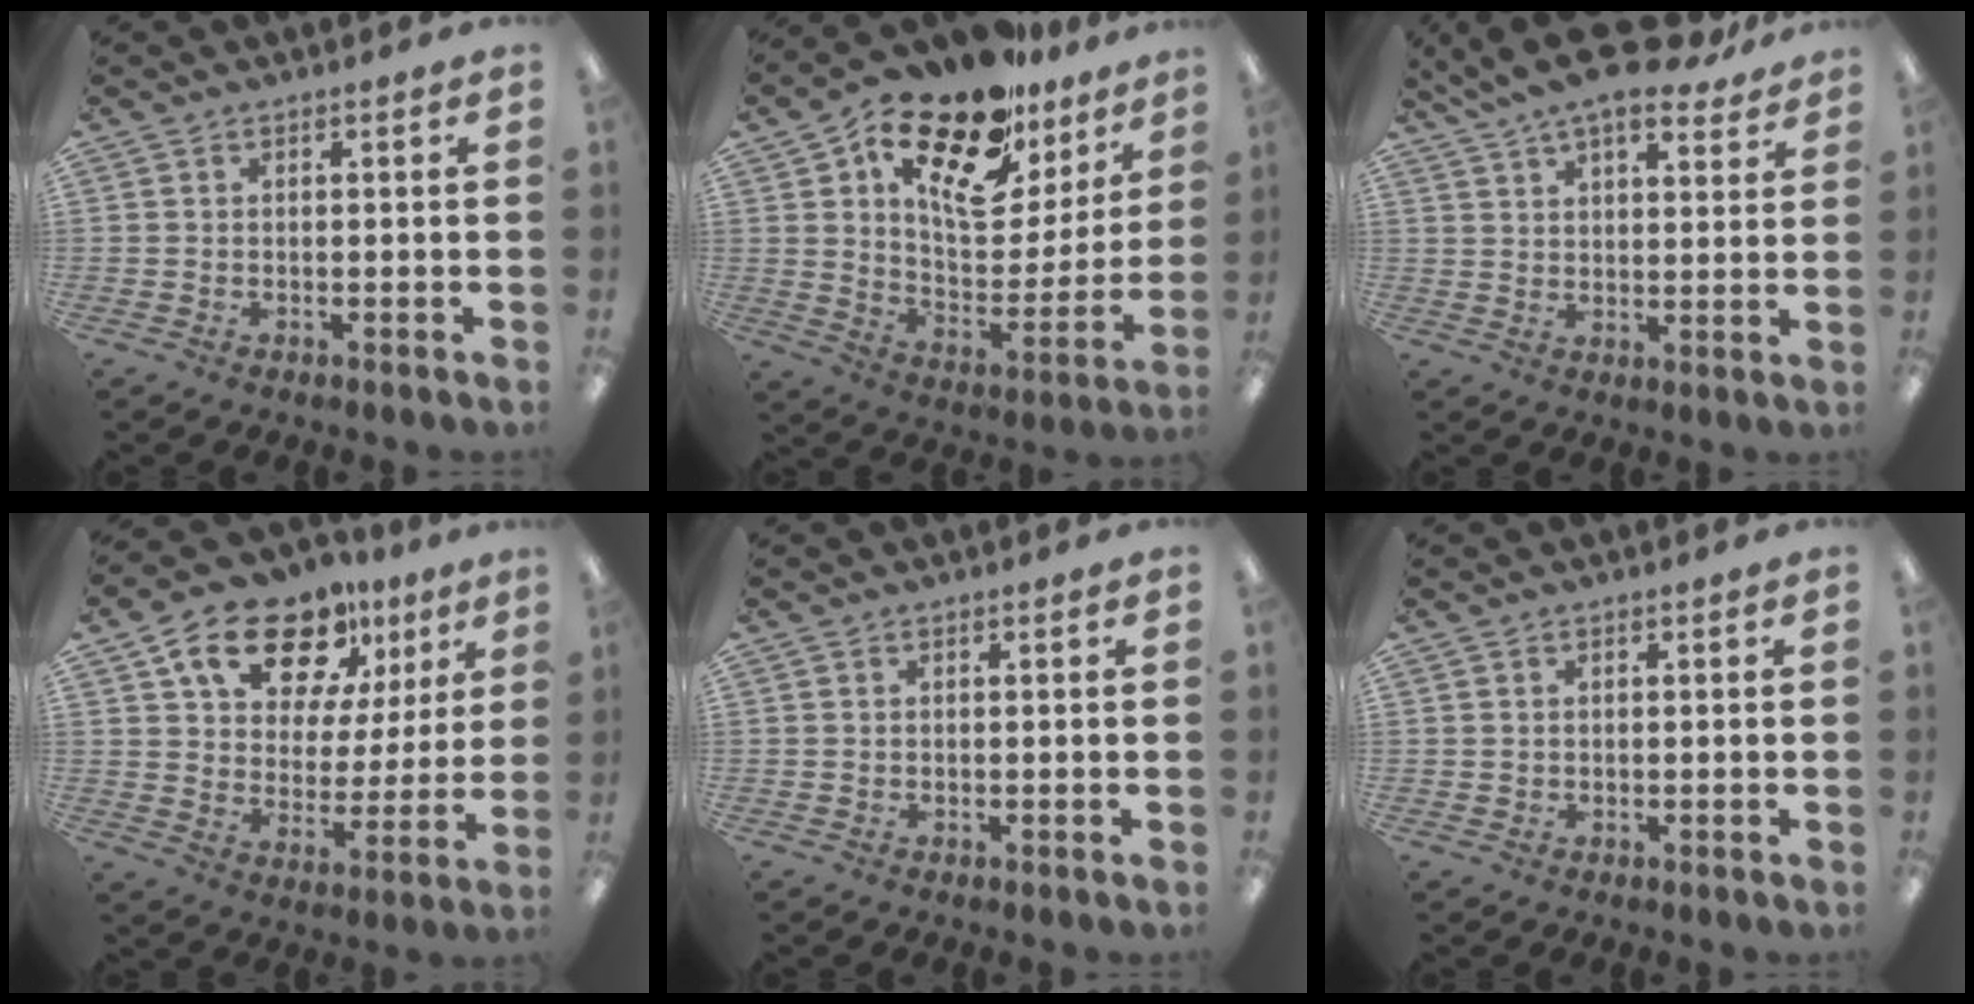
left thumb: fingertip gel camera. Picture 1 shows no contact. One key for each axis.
{"total": 21.6, "fx": 14.5, "fy": 10.3, "fz": 12.2, "tx": -0.185, "ty": -0.093, "tz": 0.252}
{"total": 12.0, "fx": 9.6, "fy": 3.7, "fz": 6.2, "tx": -0.104, "ty": -0.048, "tz": 0.170}
{"total": 17.7, "fx": 11.7, "fy": 10.0, "fz": 8.9, "tx": -0.140, "ty": -0.065, "tz": 0.206}
{"total": 0.0}
{"total": 0.6, "fx": 0.3, "fy": 0.5, "fz": 0.0, "tx": 0.000, "ty": 0.003, "tz": 0.005}